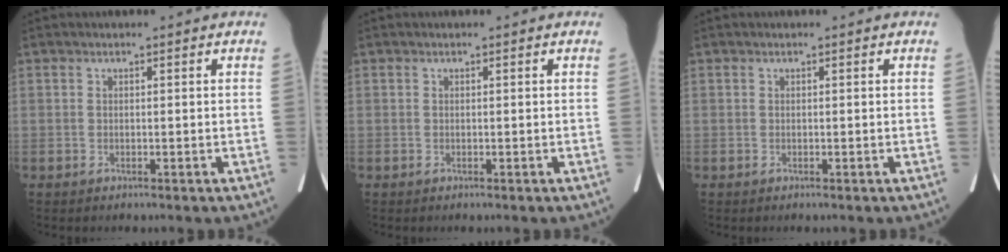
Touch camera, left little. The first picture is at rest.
{"total": 0.0}
{"total": 0.0}